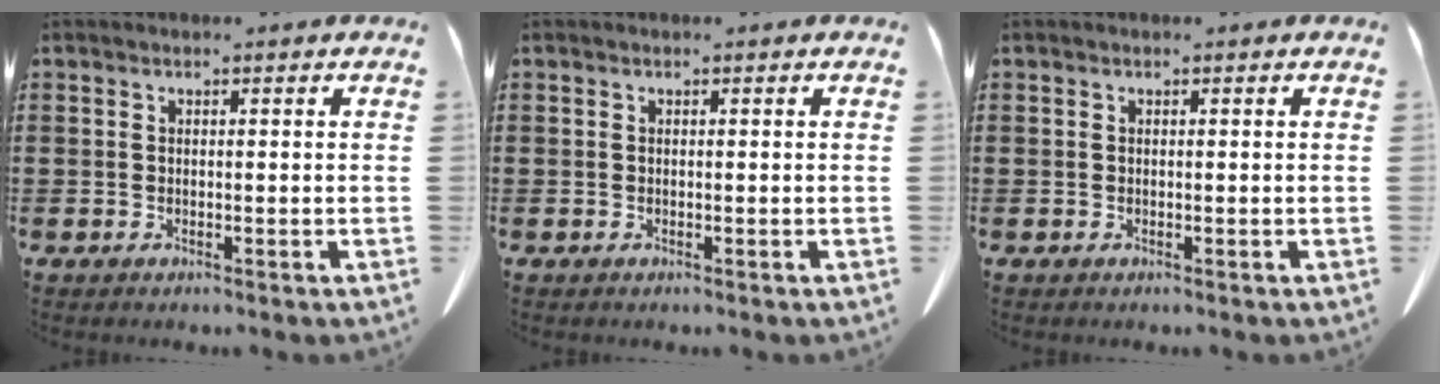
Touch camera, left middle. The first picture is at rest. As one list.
[{"total": 0.0}, {"total": 0.0}]